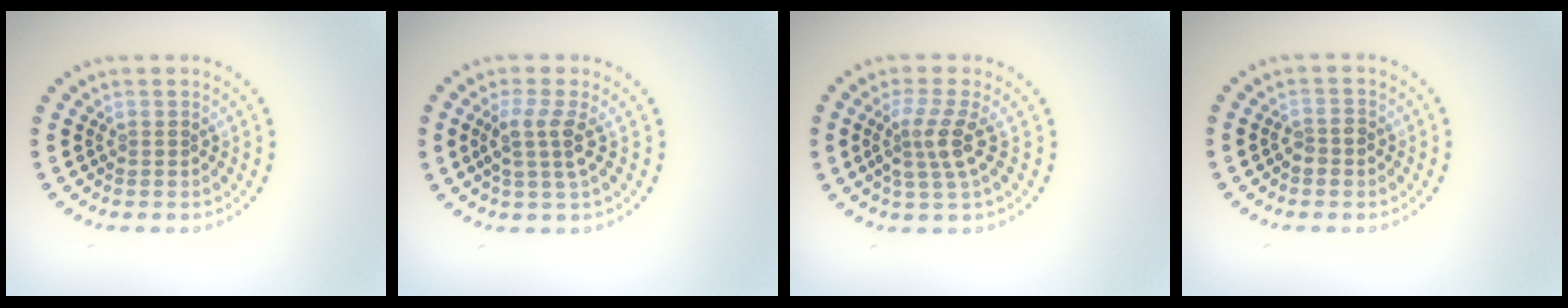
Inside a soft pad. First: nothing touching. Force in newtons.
{"total": 2.8, "press": 2.2, "slide": 1.6}
{"total": 3.0, "press": 2.3, "slide": 1.9}
{"total": 1.4, "press": 1.3, "slide": 0.5}